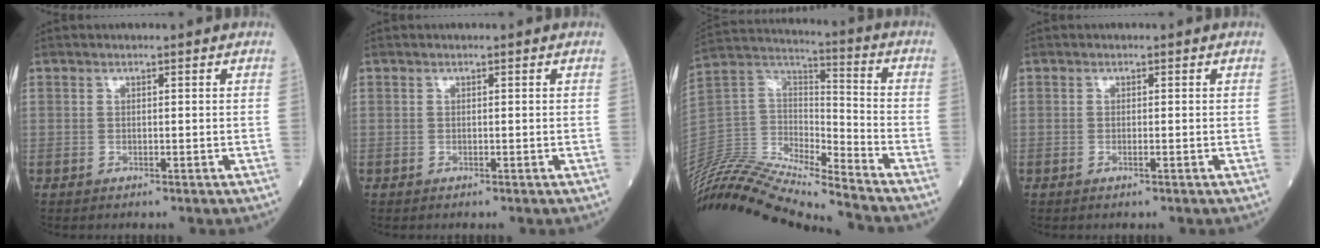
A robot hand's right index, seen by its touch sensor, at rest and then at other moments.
{"total": 0.0}
{"total": 21.4, "force": [-20.4, 0.9, 6.5], "torque": [-0.137, 0.023, -0.365]}
{"total": 0.6, "force": [-0.3, -0.1, 0.5], "torque": [-0.014, -0.002, -0.004]}